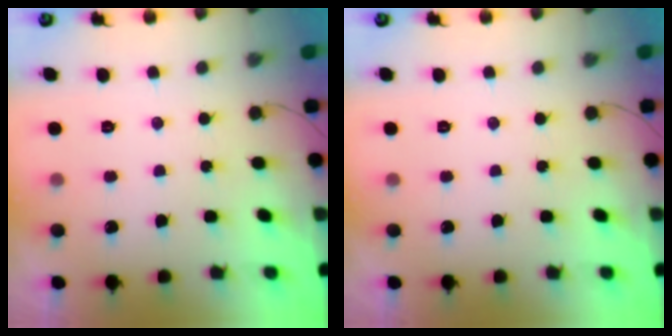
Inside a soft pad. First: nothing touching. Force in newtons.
{"total": 0.0}